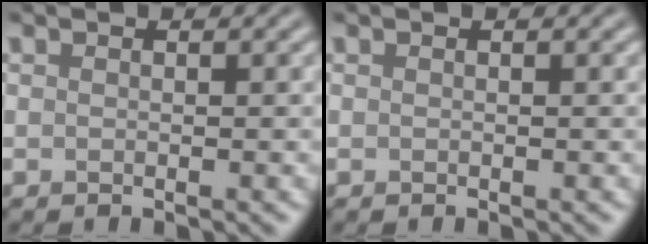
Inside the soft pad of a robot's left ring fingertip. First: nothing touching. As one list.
[{"total": 0.0}]